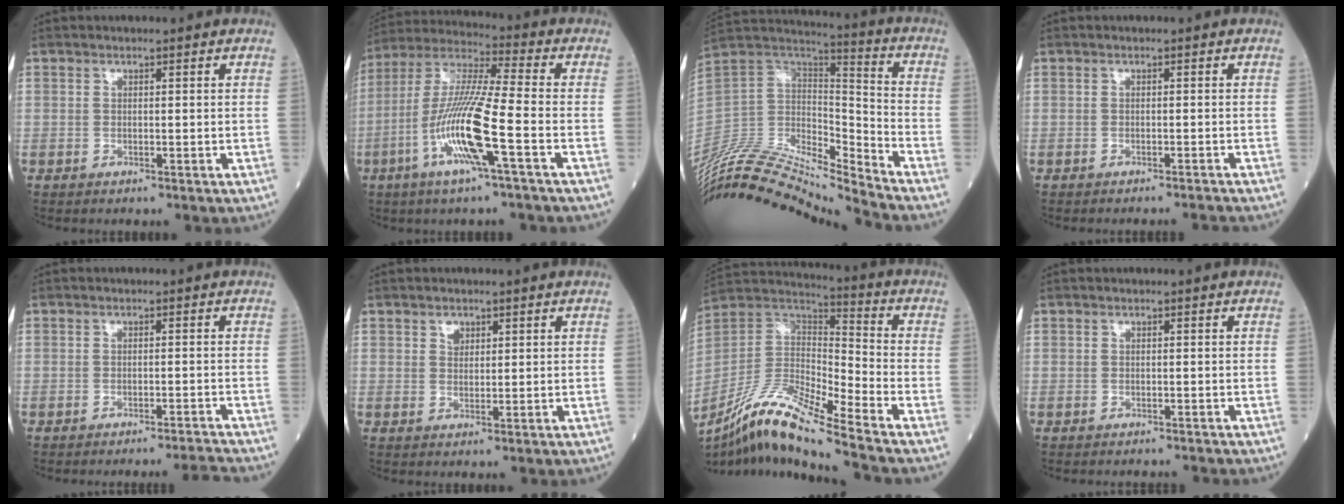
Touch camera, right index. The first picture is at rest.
{"total": 14.3, "force": [-4.8, 0.1, 13.5], "torque": [-0.280, -0.005, -0.101]}
{"total": 21.2, "force": [-19.8, 1.8, 7.5], "torque": [-0.153, 0.030, -0.348]}
{"total": 3.0, "force": [-2.8, -1.0, 0.3], "torque": [0.002, -0.006, -0.035]}
{"total": 4.1, "force": [-3.6, -1.8, 0.2], "torque": [0.004, -0.001, -0.051]}
{"total": 1.7, "force": [1.0, 1.2, 0.7], "torque": [-0.007, -0.001, 0.016]}
{"total": 16.3, "force": [-12.3, 0.3, 10.7], "torque": [-0.210, -0.008, -0.227]}
{"total": 2.5, "force": [-2.3, 0.8, 0.3], "torque": [0.003, -0.003, -0.033]}